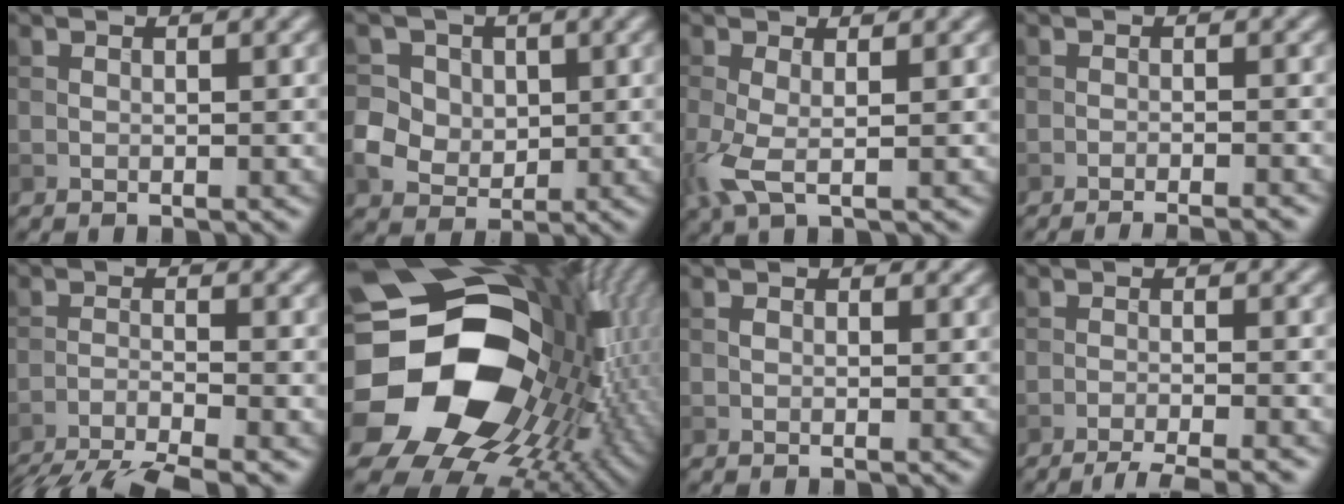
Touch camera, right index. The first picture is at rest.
{"total": 4.6, "force": [0.3, 4.2, 1.8], "torque": [-0.029, 0.009, 0.005]}
{"total": 3.3, "force": [-0.5, 1.0, 3.1], "torque": [-0.083, -0.009, -0.014]}
{"total": 3.7, "force": [-3.1, 0.5, 1.9], "torque": [-0.021, 0.004, -0.048]}
{"total": 8.4, "force": [-7.2, 1.4, 4.1], "torque": [-0.068, -0.023, -0.119]}
{"total": 22.2, "force": [-1.2, 17.3, 13.8], "torque": [-0.269, -0.030, -0.023]}
{"total": 0.8, "force": [0.2, 0.6, 0.5], "torque": [-0.008, -0.002, 0.002]}
{"total": 5.0, "force": [-4.2, 0.8, 2.5], "torque": [-0.036, -0.007, -0.068]}